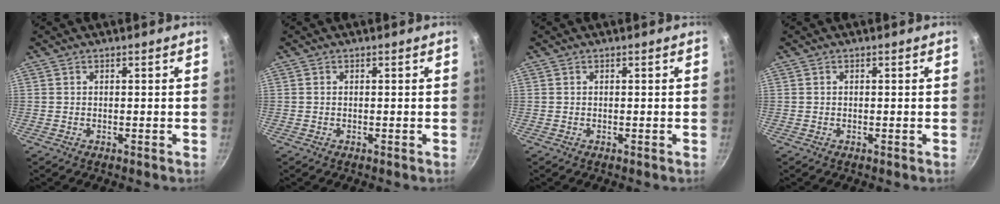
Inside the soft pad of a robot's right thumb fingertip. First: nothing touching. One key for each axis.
{"total": 0.0}
{"total": 0.0}
{"total": 0.0}